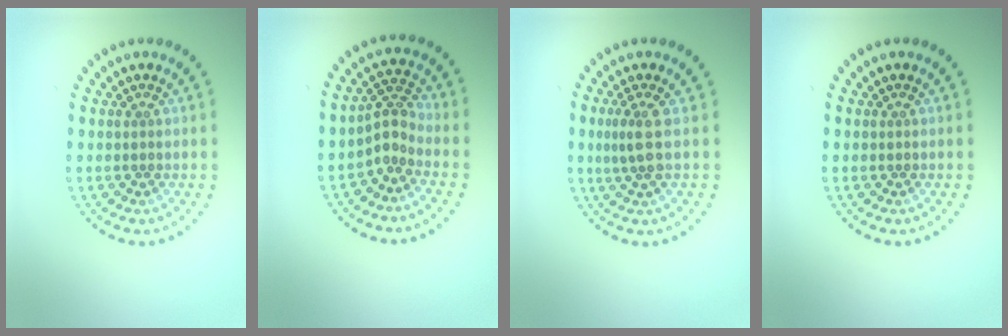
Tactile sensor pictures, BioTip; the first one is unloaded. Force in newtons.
{"total": 2.4, "press": 1.6, "slide": 1.7}
{"total": 2.0, "press": 1.6, "slide": 1.3}
{"total": 0.0}